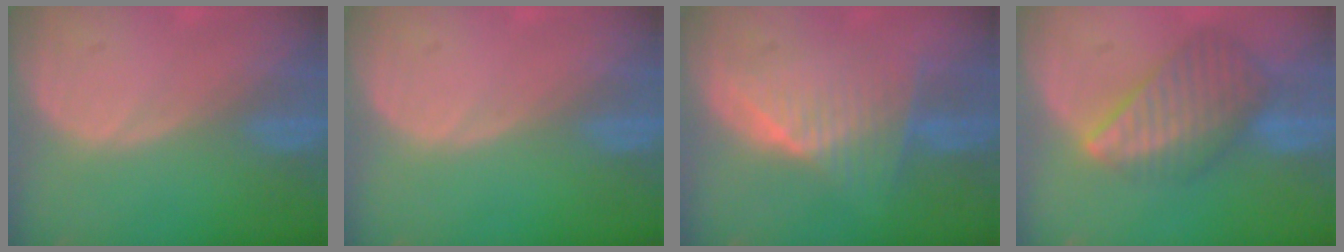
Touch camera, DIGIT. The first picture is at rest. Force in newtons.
{"total": 0.0}
{"total": 7.4, "press": 6.7, "slide": 3.2}
{"total": 8.7, "press": 7.6, "slide": 4.4}